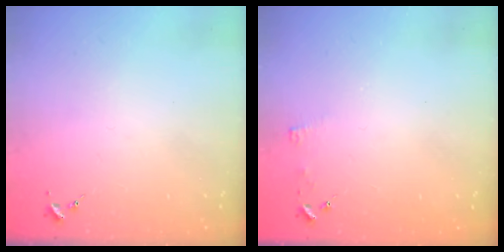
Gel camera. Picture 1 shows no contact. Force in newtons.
{"total": 3.4, "press": 3.3, "slide": 0.3}